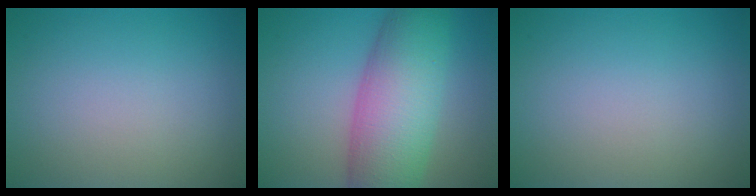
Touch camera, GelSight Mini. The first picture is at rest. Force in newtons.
{"total": 10.0, "press": 10.0, "slide": 0.3}
{"total": 0.0}